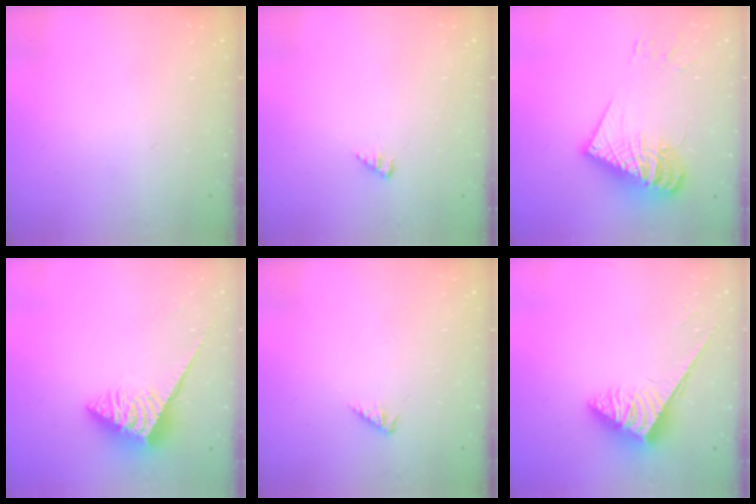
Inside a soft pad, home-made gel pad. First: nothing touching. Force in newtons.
{"total": 2.2, "press": 2.2, "slide": 0.2}
{"total": 21.8, "press": 21.7, "slide": 1.9}
{"total": 6.2, "press": 6.2, "slide": 0.4}
{"total": 1.9, "press": 1.9, "slide": 0.3}
{"total": 3.8, "press": 3.7, "slide": 0.6}